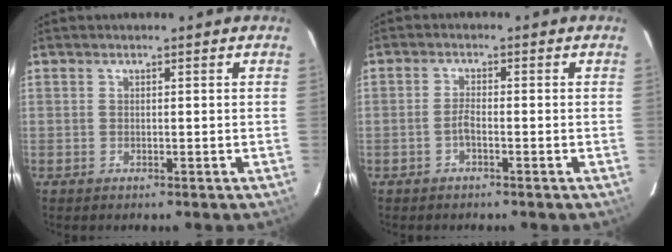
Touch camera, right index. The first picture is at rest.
{"total": 1.7, "force": [-1.0, 0.3, 1.3], "torque": [-0.030, 0.006, -0.021]}